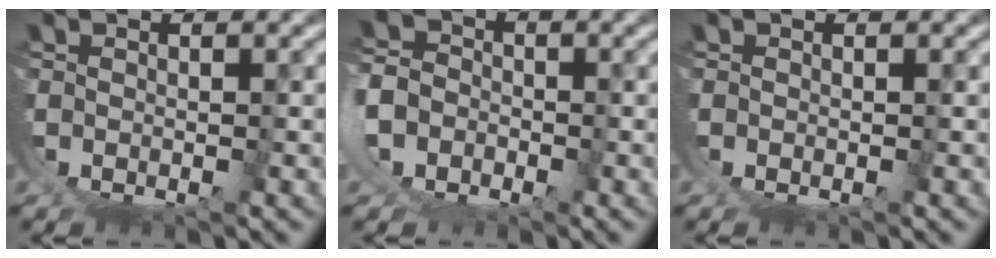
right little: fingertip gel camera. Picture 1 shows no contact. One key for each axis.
{"total": 3.0, "fx": -0.8, "fy": 2.6, "fz": 1.4, "tx": -0.045, "ty": -0.018, "tz": -0.012}
{"total": 0.0}